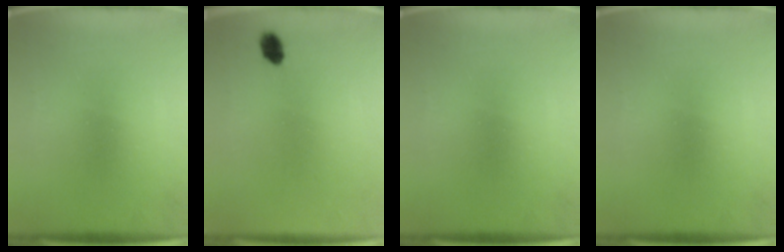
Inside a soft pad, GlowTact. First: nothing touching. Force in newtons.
{"total": 2.9}
{"total": 0.0}
{"total": 0.0}